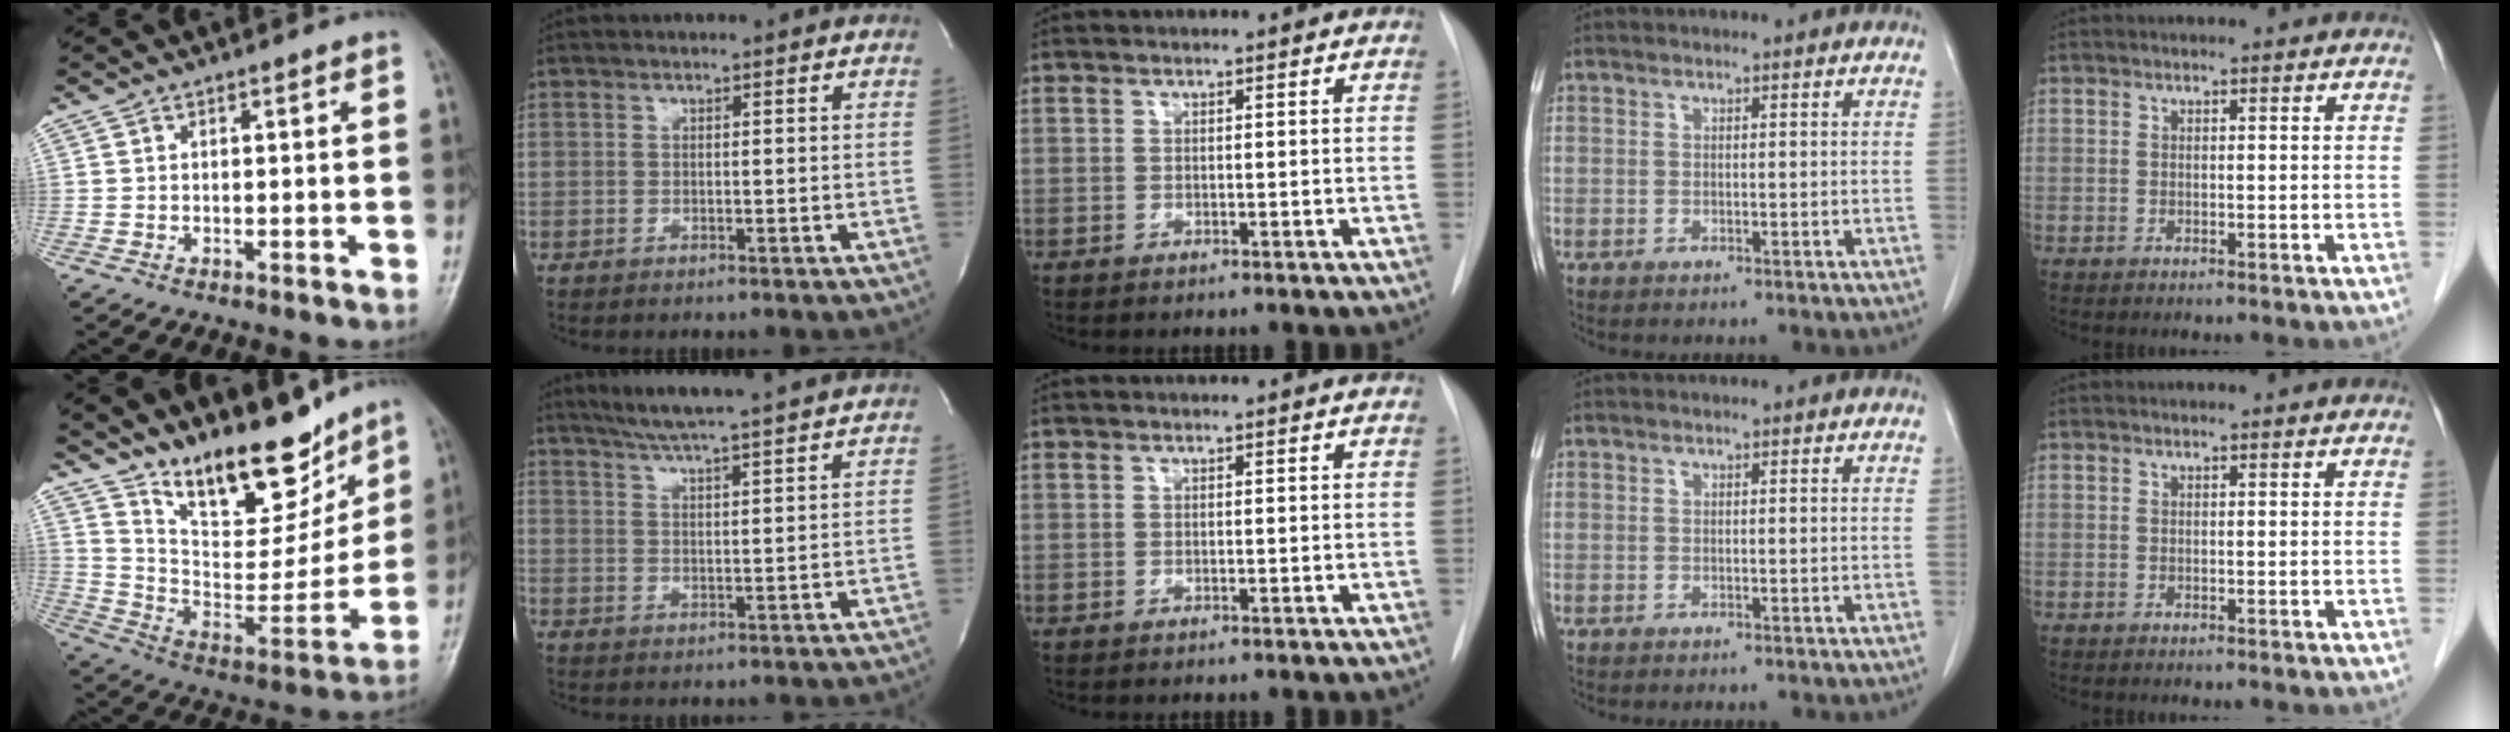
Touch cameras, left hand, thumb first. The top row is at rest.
{"thumb": {"total": 20.1, "force": [14.5, 7.9, 11.4], "torque": [-0.131, -0.086, 0.249]}, "index": {"total": 15.6, "force": [14.0, -0.4, 6.9], "torque": [-0.121, 0.010, 0.193]}}